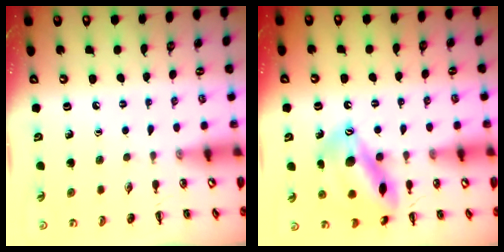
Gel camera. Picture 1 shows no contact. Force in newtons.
{"total": 16.9, "press": 16.9, "slide": 0.9}